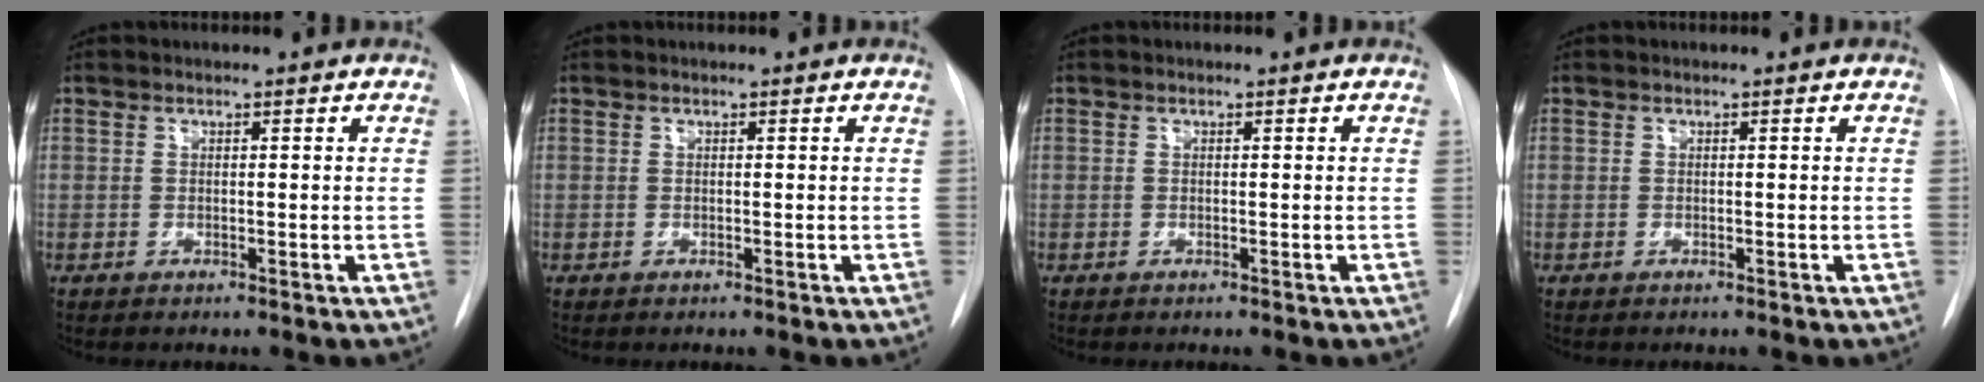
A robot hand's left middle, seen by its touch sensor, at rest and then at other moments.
{"total": 0.0}
{"total": 0.0}
{"total": 0.0}